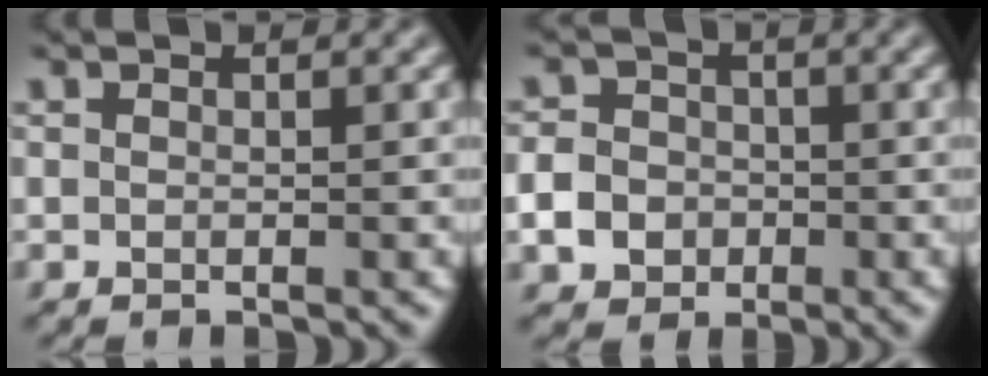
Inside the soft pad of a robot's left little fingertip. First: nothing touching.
{"total": 4.7, "force": [-1.6, 4.1, 1.8], "torque": [-0.026, -0.003, -0.052]}